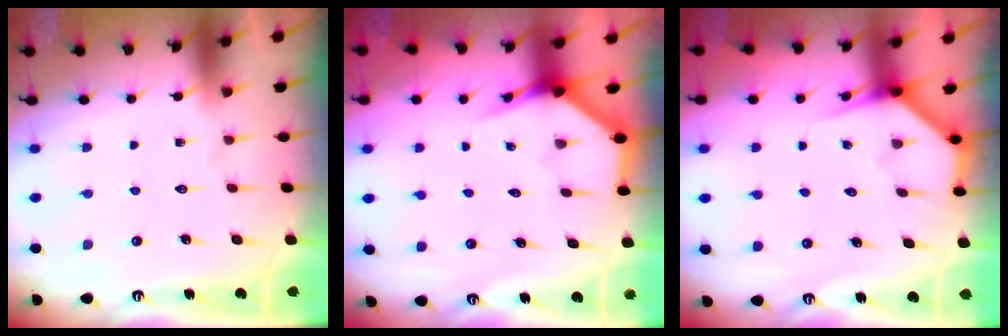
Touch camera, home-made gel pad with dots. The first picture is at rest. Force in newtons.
{"total": 4.0, "press": 4.0, "slide": 0.2}
{"total": 3.7, "press": 3.7, "slide": 0.2}